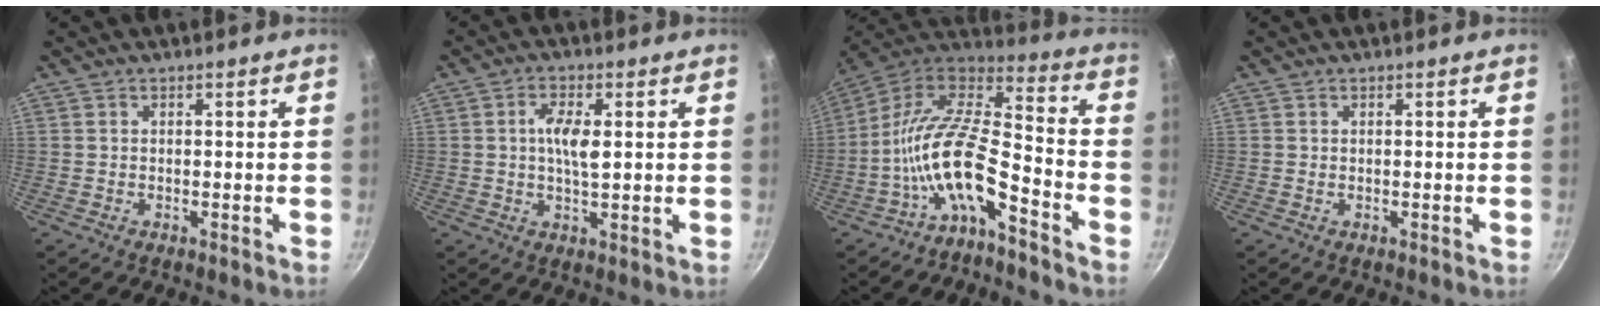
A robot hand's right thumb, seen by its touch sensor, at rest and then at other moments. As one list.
[{"total": 5.7, "force": [1.0, 2.2, 5.2], "torque": [-0.092, 0.000, 0.015]}, {"total": 15.4, "force": [-7.3, 5.9, 12.2], "torque": [-0.226, 0.076, -0.150]}, {"total": 0.0}]